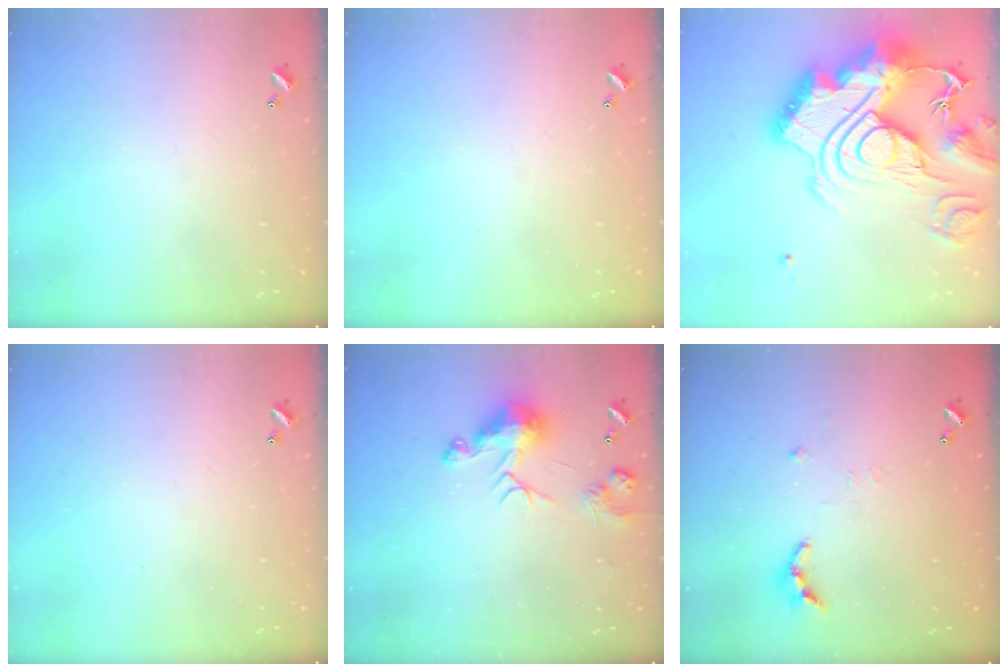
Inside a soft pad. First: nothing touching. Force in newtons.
{"total": 0.0}
{"total": 0.7, "press": 0.7, "slide": 0.0}
{"total": 0.0}
{"total": 8.3, "press": 8.3, "slide": 0.7}
{"total": 6.7, "press": 6.7, "slide": 0.5}